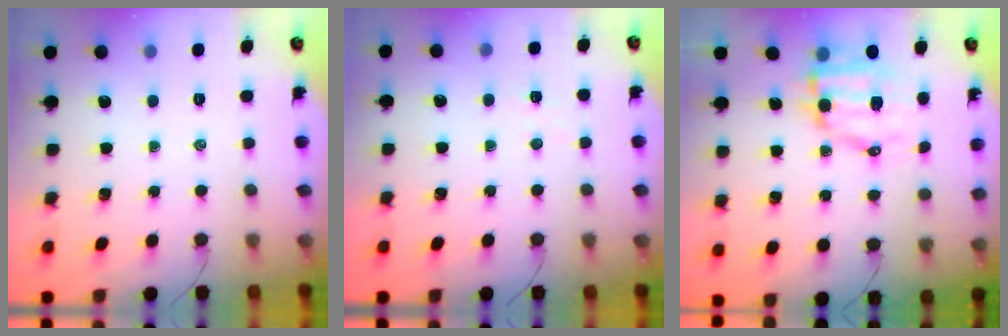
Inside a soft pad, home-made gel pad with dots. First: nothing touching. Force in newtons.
{"total": 2.7, "press": 2.6, "slide": 0.8}
{"total": 9.5, "press": 9.2, "slide": 2.2}